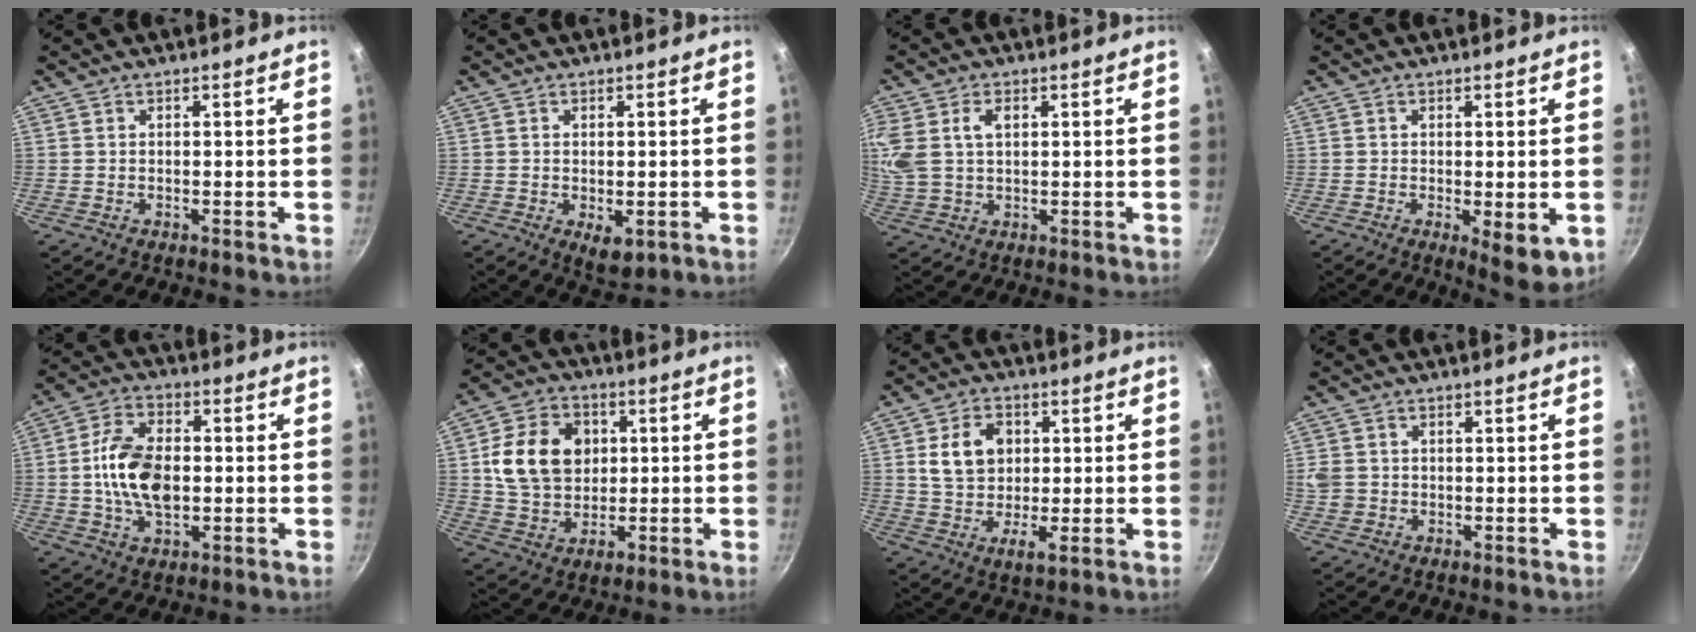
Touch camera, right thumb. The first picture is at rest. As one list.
[{"total": 4.0, "force": [-1.2, 2.0, 3.2], "torque": [-0.046, -0.009, -0.011]}, {"total": 11.0, "force": [2.7, 7.2, 7.9], "torque": [-0.208, 0.011, 0.060]}, {"total": 6.6, "force": [-1.7, 2.1, 6.0], "torque": [-0.082, -0.019, -0.020]}, {"total": 13.1, "force": [-0.3, 7.7, 10.5], "torque": [-0.188, 0.012, -0.007]}, {"total": 15.2, "force": [2.2, 11.8, 9.3], "torque": [-0.137, 0.008, 0.041]}, {"total": 10.5, "force": [2.1, 7.2, 7.4], "torque": [-0.115, -0.005, 0.040]}, {"total": 3.2, "force": [-0.1, 2.9, 1.5], "torque": [-0.026, 0.006, 0.004]}]